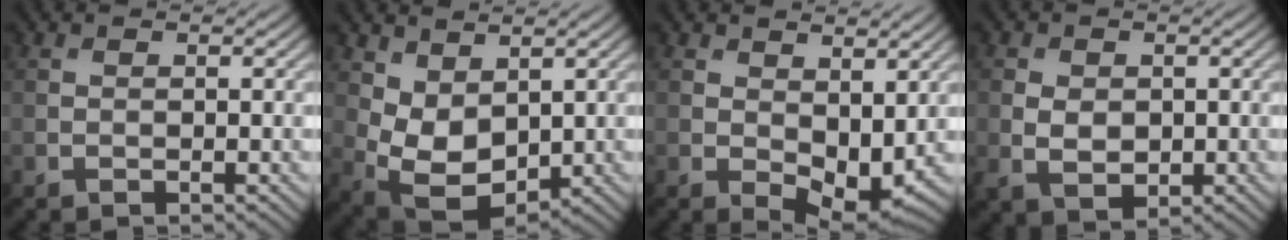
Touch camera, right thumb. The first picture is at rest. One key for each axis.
{"total": 7.2, "fx": 1.9, "fy": 4.6, "fz": 5.2, "tx": -0.126, "ty": -0.009, "tz": 0.042}
{"total": 6.9, "fx": 0.5, "fy": 4.0, "fz": 5.6, "tx": -0.099, "ty": -0.017, "tz": 0.018}
{"total": 3.5, "fx": 0.0, "fy": 2.7, "fz": 2.3, "tx": -0.054, "ty": -0.003, "tz": 0.003}